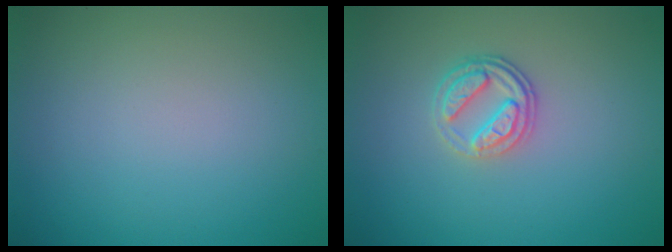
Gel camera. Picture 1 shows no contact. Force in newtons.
{"total": 2.8, "press": 2.4, "slide": 1.3}